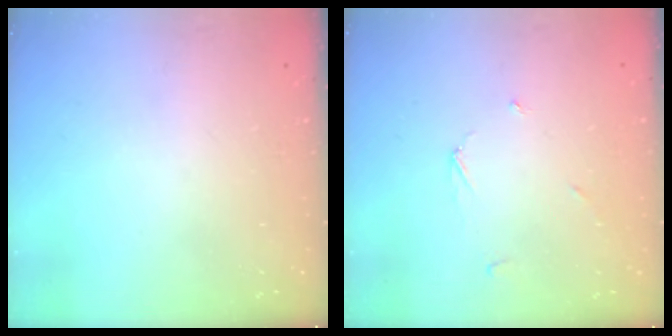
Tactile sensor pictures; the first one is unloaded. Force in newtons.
{"total": 2.4, "press": 2.4, "slide": 0.2}